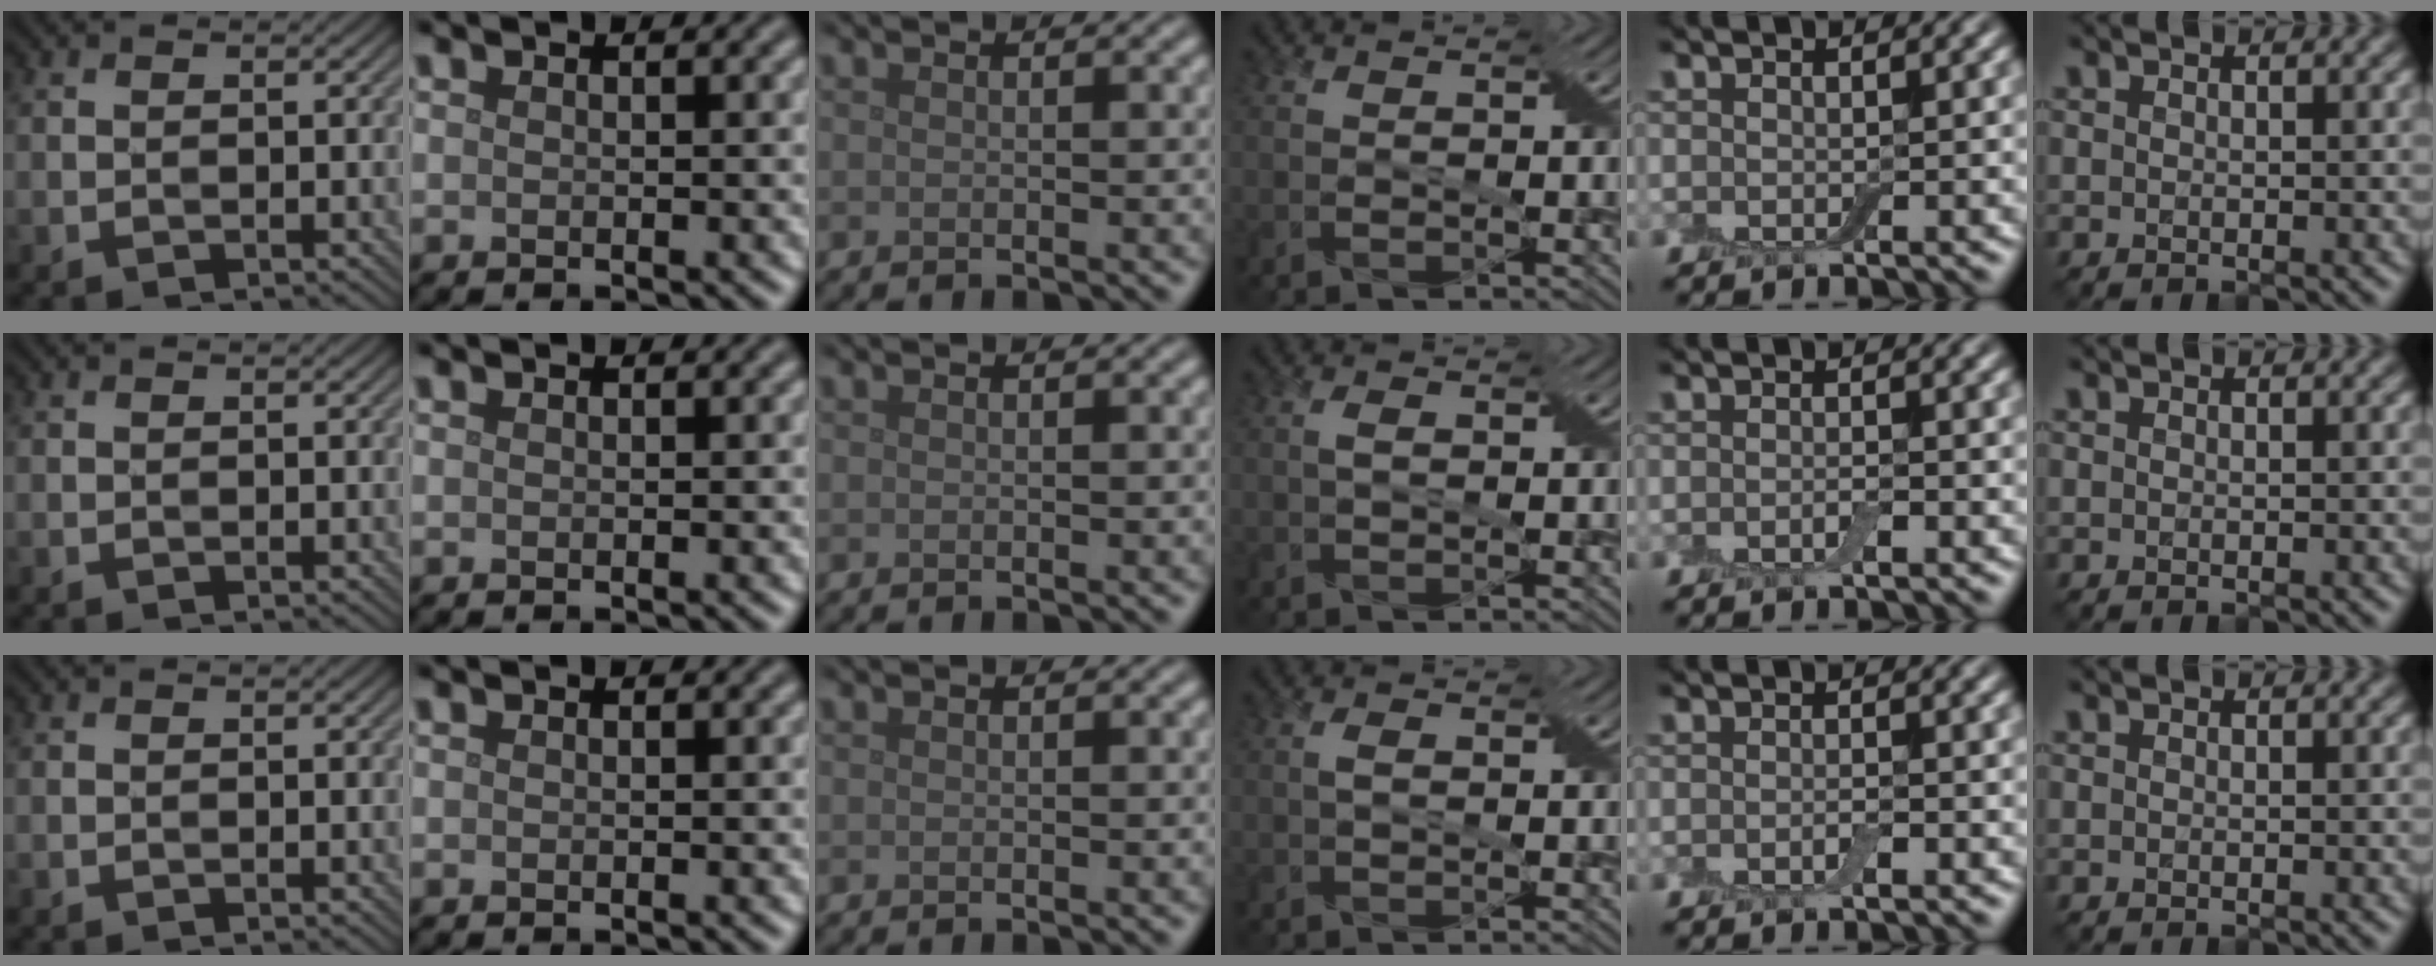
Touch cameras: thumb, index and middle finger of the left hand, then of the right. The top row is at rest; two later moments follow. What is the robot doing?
{"motion": "fold", "object": "bandage"}